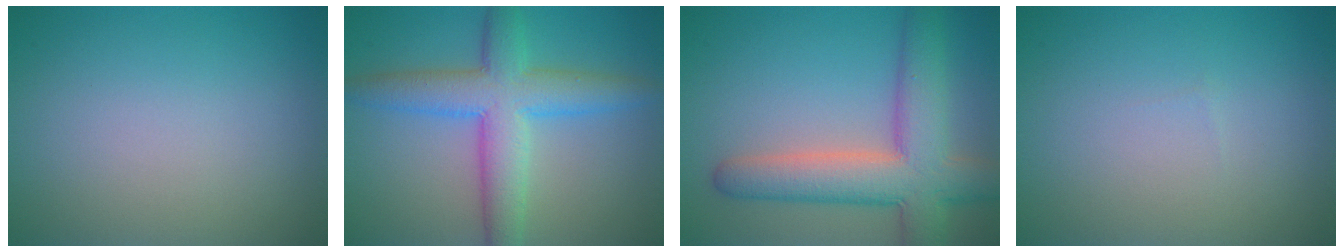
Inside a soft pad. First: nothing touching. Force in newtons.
{"total": 6.7, "press": 6.7, "slide": 0.2}
{"total": 8.1, "press": 8.1, "slide": 0.7}
{"total": 0.0}